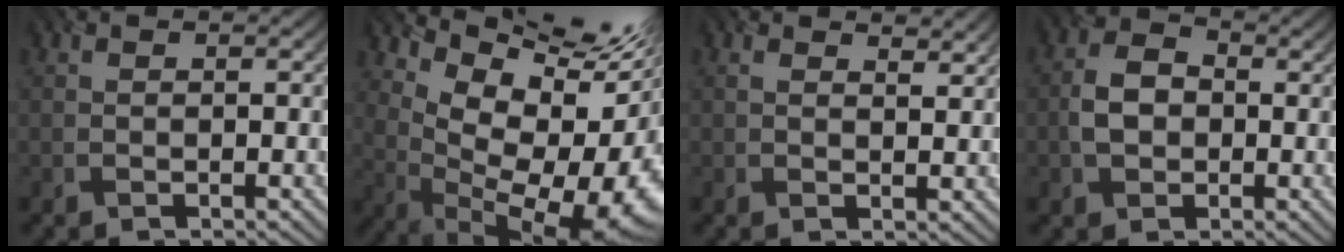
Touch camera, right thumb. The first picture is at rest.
{"total": 17.2, "force": [2.0, 9.9, 13.9], "torque": [-0.153, -0.014, 0.070]}
{"total": 3.2, "force": [2.4, 1.3, 1.7], "torque": [-0.038, -0.004, 0.041]}
{"total": 4.4, "force": [-0.4, 3.3, 2.8], "torque": [-0.057, 0.004, -0.013]}